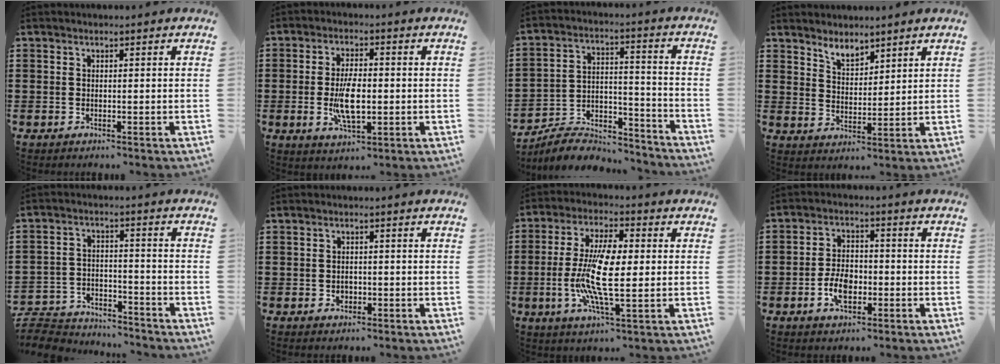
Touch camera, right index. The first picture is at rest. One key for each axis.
{"total": 7.3, "fx": -0.8, "fy": 3.1, "fz": 6.5, "tx": -0.142, "ty": -0.006, "tz": -0.020}
{"total": 6.7, "fx": -6.2, "fy": 2.1, "fz": 1.6, "tx": -0.036, "ty": 0.010, "tz": -0.121}
{"total": 3.8, "fx": 3.7, "fy": 0.8, "fz": 0.4, "tx": -0.020, "ty": -0.007, "tz": 0.070}
{"total": 5.3, "fx": -5.2, "fy": 0.7, "fz": 0.4, "tx": -0.022, "ty": 0.004, "tz": -0.109}
{"total": 1.3, "fx": -0.3, "fy": 1.0, "fz": 0.7, "tx": -0.016, "ty": 0.004, "tz": -0.007}
{"total": 11.1, "fx": -0.5, "fy": 3.7, "fz": 10.5, "tx": -0.227, "ty": -0.008, "tz": -0.015}
{"total": 5.6, "fx": -1.7, "fy": 3.4, "fz": 4.1, "tx": -0.087, "ty": 0.006, "tz": -0.033}